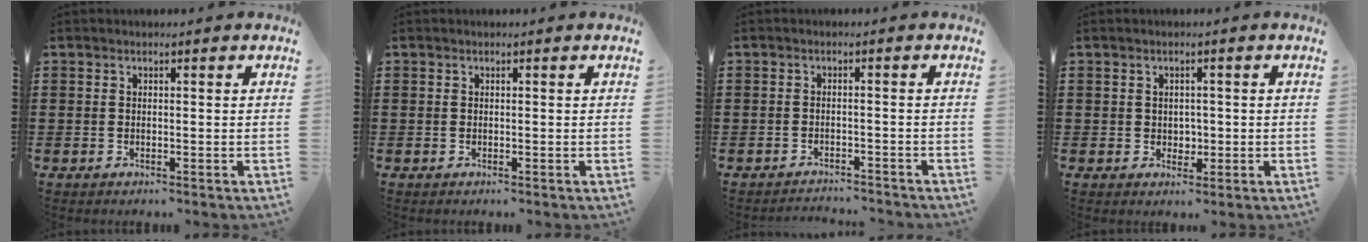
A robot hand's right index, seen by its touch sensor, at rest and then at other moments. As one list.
[{"total": 0.0}, {"total": 2.2, "force": [-2.2, 0.2, -0.2], "torque": [-0.003, 0.003, -0.050]}, {"total": 1.7, "force": [0.2, 1.6, 0.5], "torque": [-0.007, 0.006, 0.000]}]